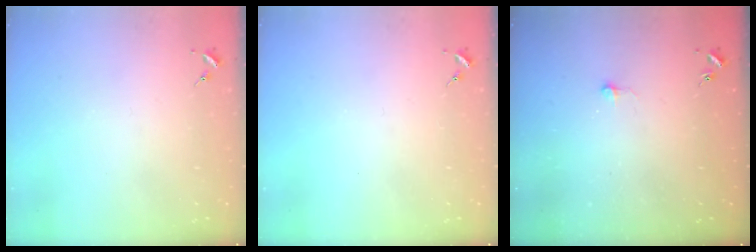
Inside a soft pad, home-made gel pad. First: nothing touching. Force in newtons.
{"total": 0.0}
{"total": 6.1, "press": 6.1, "slide": 0.4}